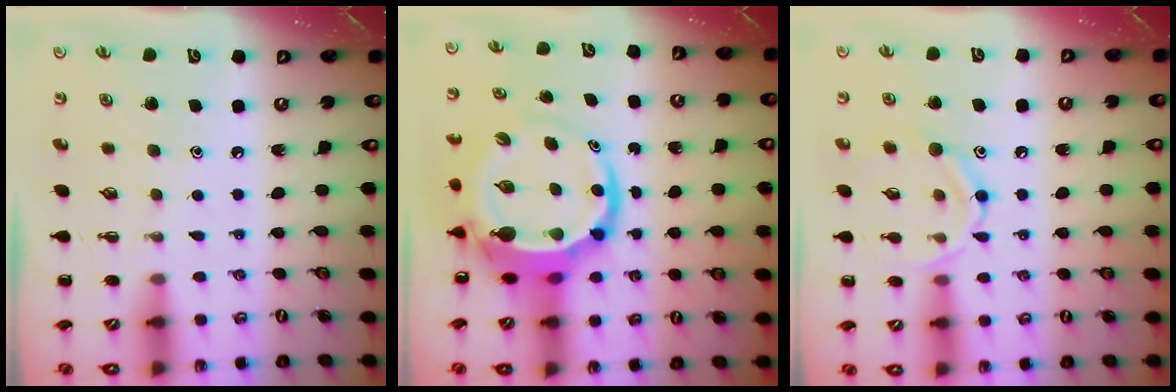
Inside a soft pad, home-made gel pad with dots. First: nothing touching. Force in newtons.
{"total": 9.5, "press": 9.1, "slide": 2.6}
{"total": 11.9, "press": 11.9, "slide": 0.8}